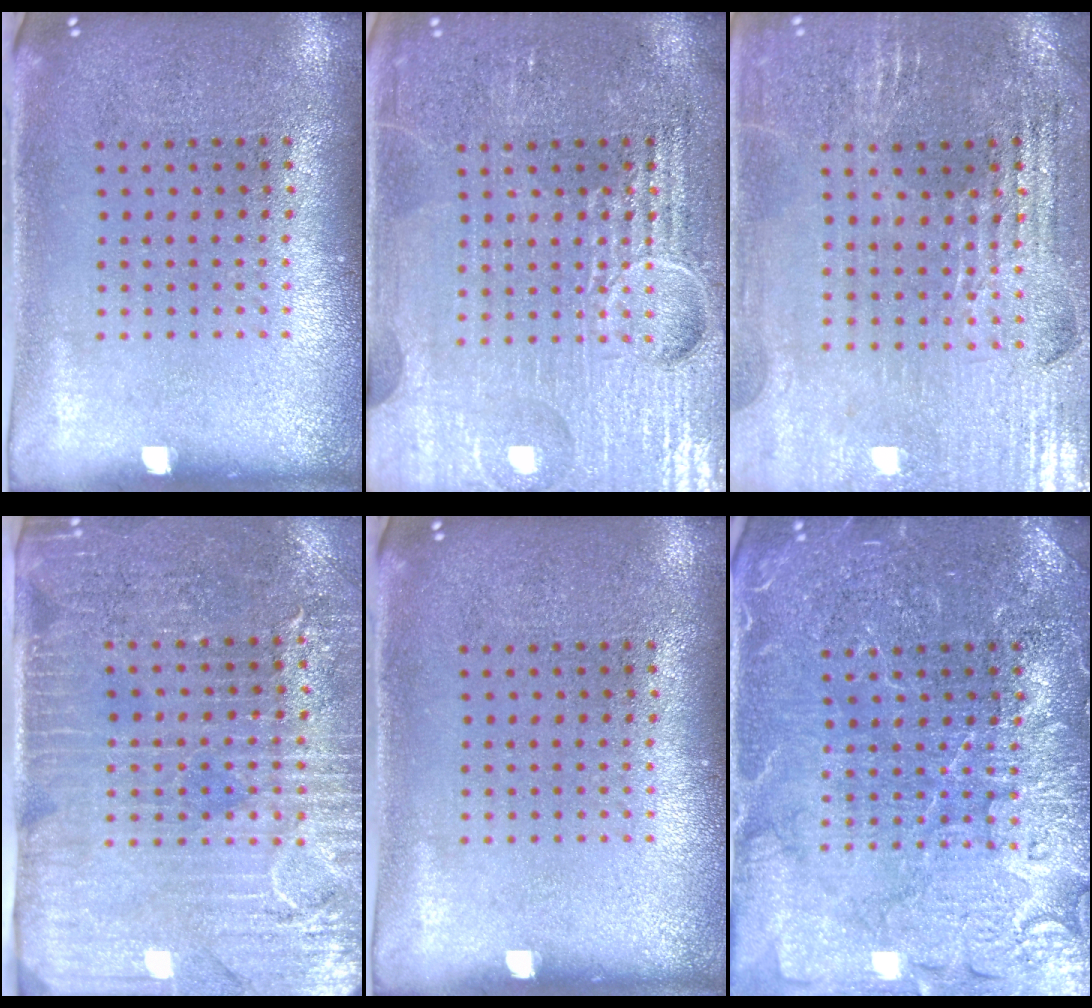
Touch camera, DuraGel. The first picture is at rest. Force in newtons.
{"total": 7.2, "press": 7.1, "slide": 0.9}
{"total": 2.9, "press": 2.8, "slide": 0.5}
{"total": 3.5, "press": 3.2, "slide": 1.4}
{"total": 0.0}
{"total": 4.1, "press": 4.1, "slide": 0.6}